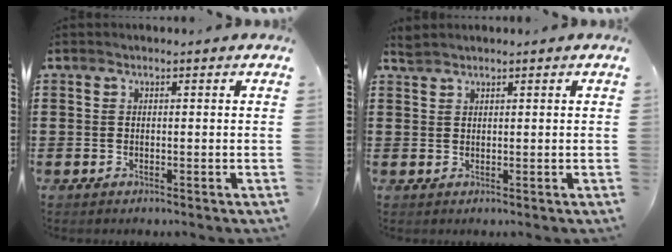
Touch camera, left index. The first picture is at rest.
{"total": 1.1, "force": [1.0, 0.1, 0.2], "torque": [-0.006, -0.001, 0.021]}